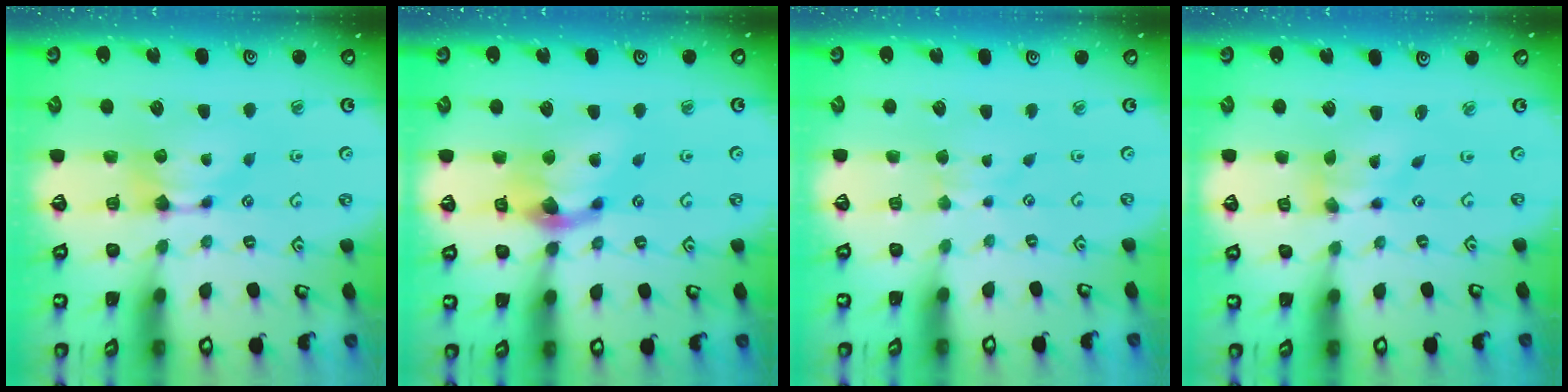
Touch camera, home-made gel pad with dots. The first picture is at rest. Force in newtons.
{"total": 6.2, "press": 5.8, "slide": 2.1}
{"total": 2.5, "press": 2.4, "slide": 0.5}
{"total": 2.7, "press": 2.3, "slide": 1.4}